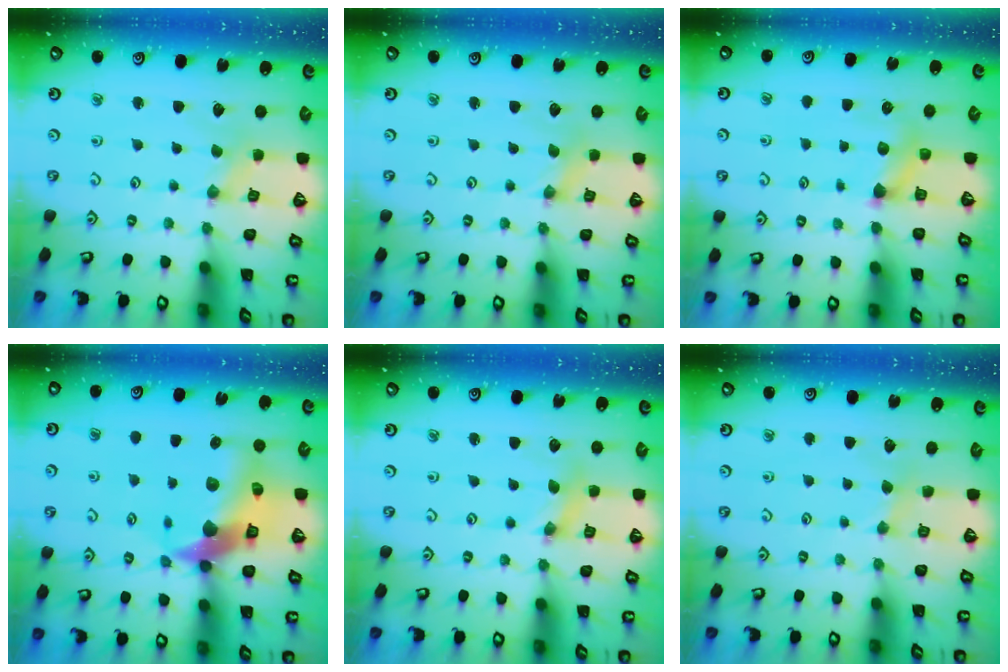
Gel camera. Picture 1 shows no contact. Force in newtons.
{"total": 0.0}
{"total": 5.0, "press": 5.0, "slide": 0.7}
{"total": 15.8, "press": 15.7, "slide": 2.3}
{"total": 3.0, "press": 3.0, "slide": 0.3}
{"total": 1.9, "press": 1.9, "slide": 0.3}